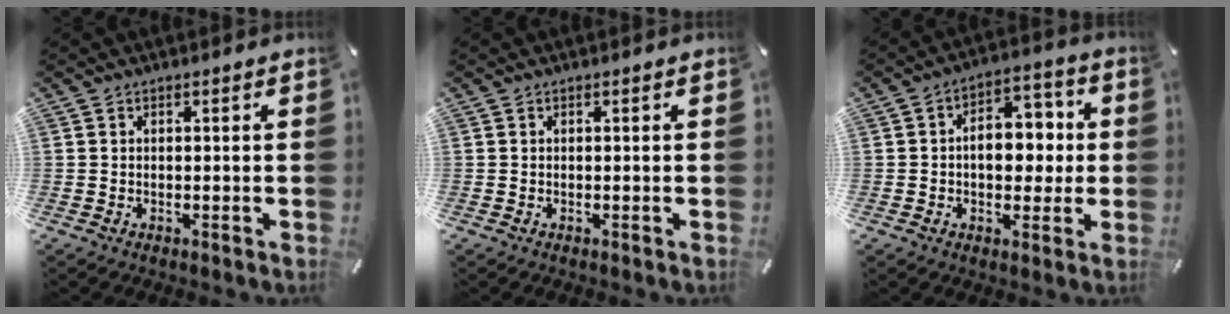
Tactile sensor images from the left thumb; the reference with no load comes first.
{"total": 0.0}
{"total": 10.6, "force": [0.1, 7.2, 7.7], "torque": [-0.091, 0.004, -0.003]}